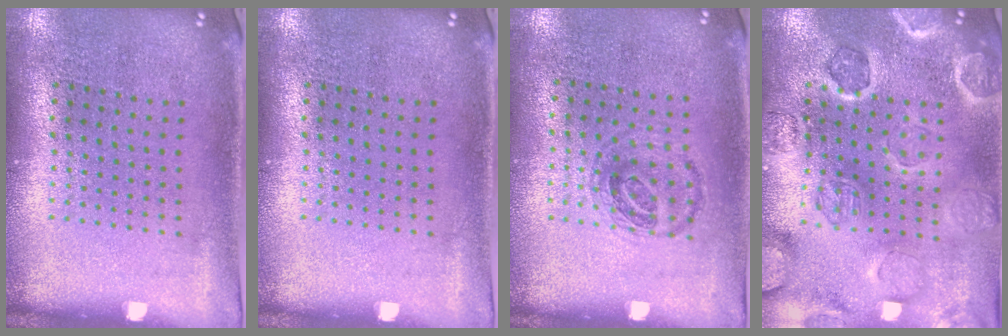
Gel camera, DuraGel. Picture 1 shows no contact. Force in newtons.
{"total": 0.0}
{"total": 0.9, "press": 0.8, "slide": 0.4}
{"total": 2.6, "press": 2.6, "slide": 0.2}